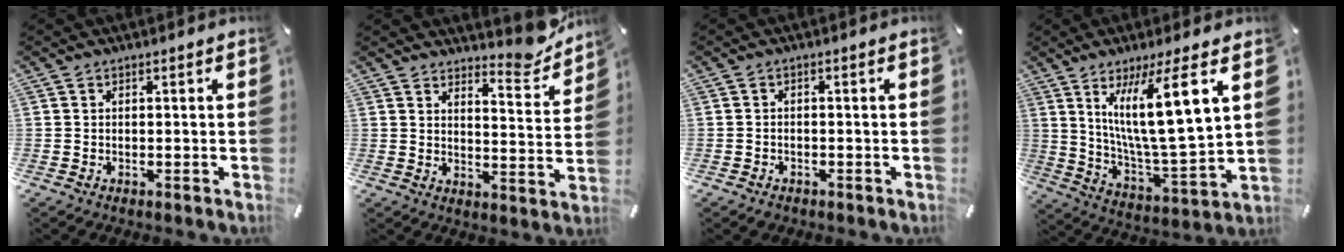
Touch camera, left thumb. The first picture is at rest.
{"total": 8.6, "force": [7.9, 2.3, 2.3], "torque": [-0.011, -0.079, 0.137]}
{"total": 1.4, "force": [-1.0, 0.7, 0.5], "torque": [-0.010, 0.004, -0.023]}
{"total": 16.8, "force": [8.7, 2.7, 14.2], "torque": [-0.257, -0.041, 0.131]}